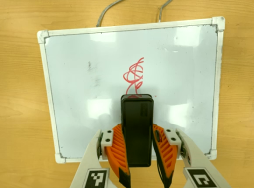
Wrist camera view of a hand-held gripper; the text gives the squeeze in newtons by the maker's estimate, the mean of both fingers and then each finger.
{"total": 7.6, "left": 5.8, "right": 9.4}